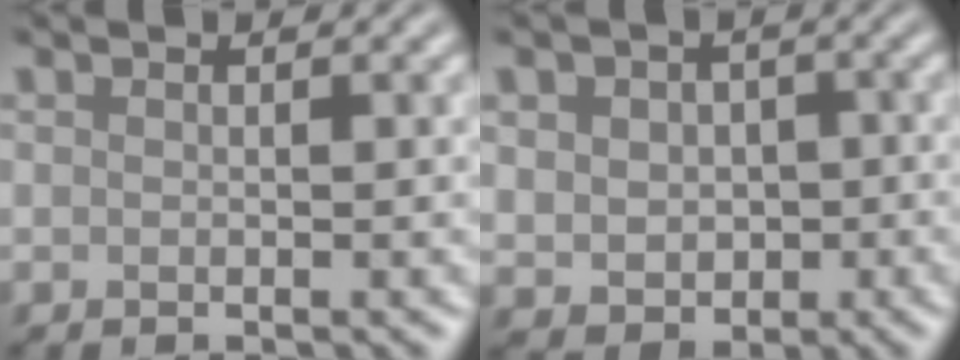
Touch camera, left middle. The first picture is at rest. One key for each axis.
{"total": 5.1, "fx": 0.3, "fy": 4.3, "fz": 2.7, "tx": -0.046, "ty": 0.011, "tz": -0.004}